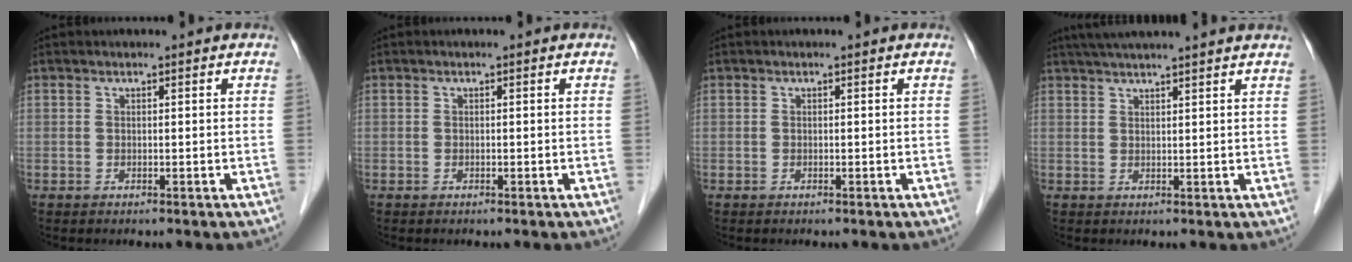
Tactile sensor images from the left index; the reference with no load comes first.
{"total": 0.0}
{"total": 0.0}
{"total": 11.6, "force": [10.1, -0.2, 5.8], "torque": [-0.096, 0.039, 0.133]}